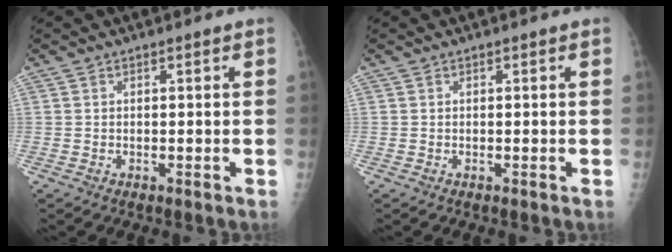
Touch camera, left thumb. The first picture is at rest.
{"total": 0.0}